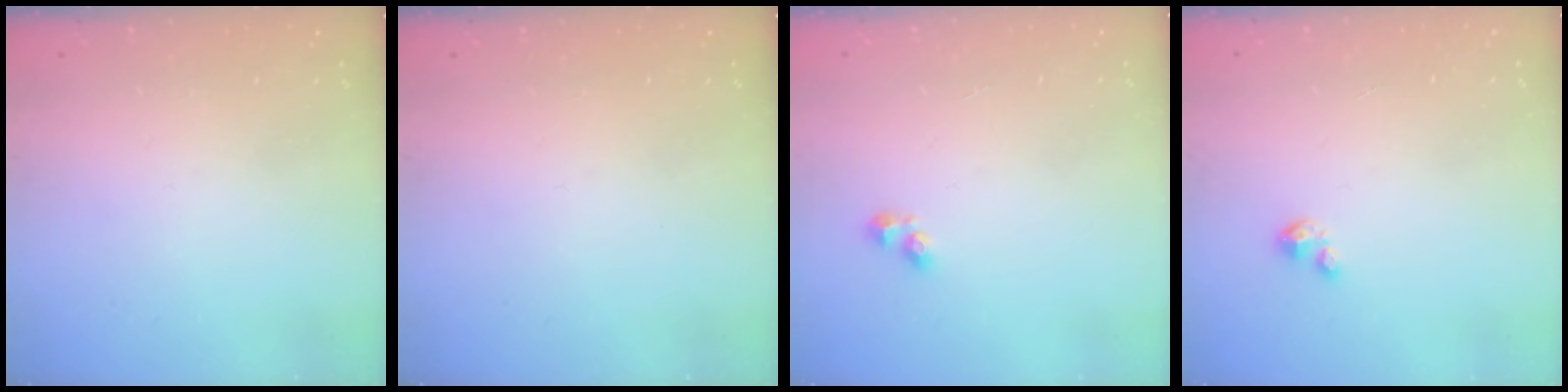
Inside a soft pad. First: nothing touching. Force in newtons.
{"total": 0.0}
{"total": 2.6, "press": 2.6, "slide": 0.2}
{"total": 1.2, "press": 1.2, "slide": 0.2}